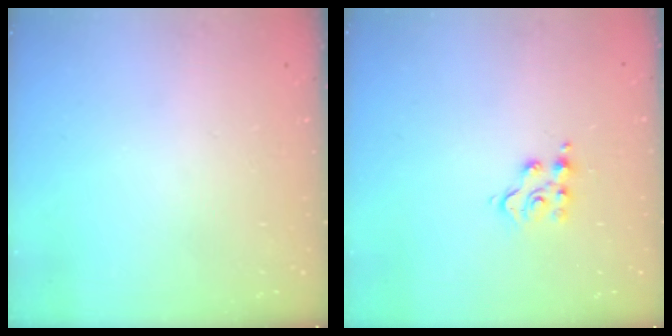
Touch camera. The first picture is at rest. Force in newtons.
{"total": 6.4, "press": 6.4, "slide": 0.5}